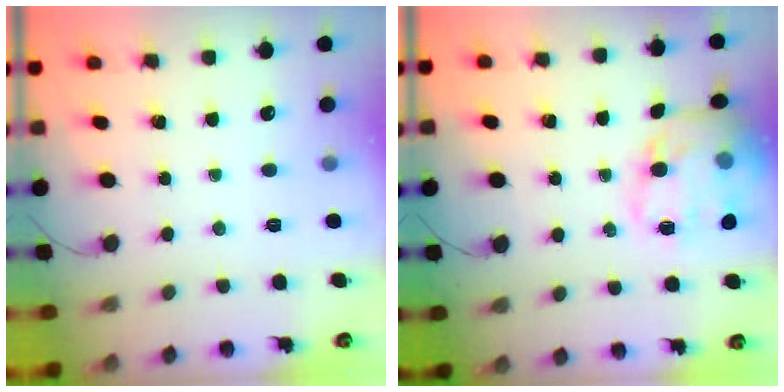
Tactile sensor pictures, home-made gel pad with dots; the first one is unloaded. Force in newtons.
{"total": 16.6, "press": 16.5, "slide": 1.6}